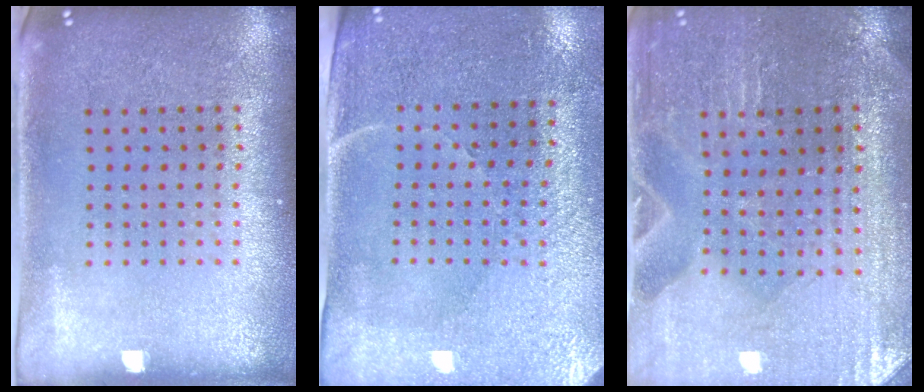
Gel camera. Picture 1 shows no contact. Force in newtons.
{"total": 3.2, "press": 2.9, "slide": 1.3}
{"total": 0.8, "press": 0.8, "slide": 0.1}